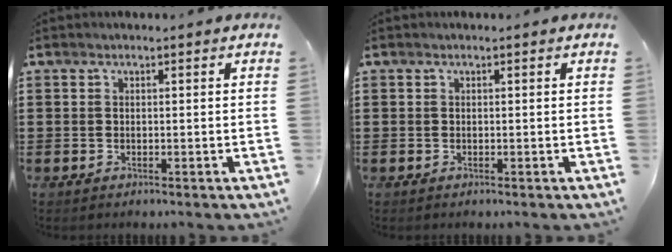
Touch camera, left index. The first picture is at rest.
{"total": 0.0}